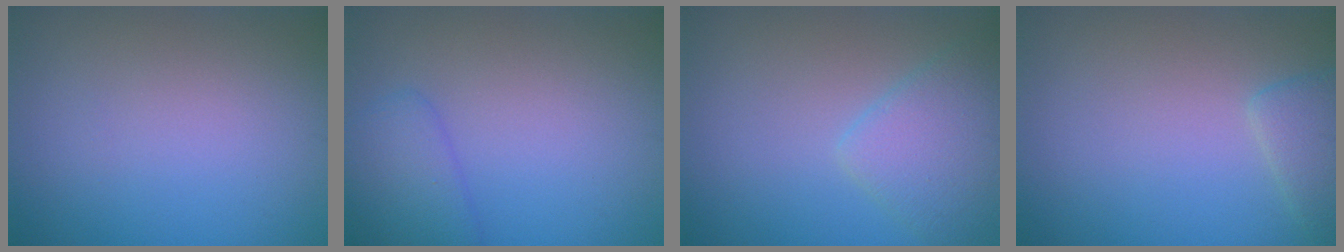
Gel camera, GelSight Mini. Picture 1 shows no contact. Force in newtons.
{"total": 2.7, "press": 2.7, "slide": 0.2}
{"total": 3.8, "press": 3.8, "slide": 0.3}
{"total": 2.1, "press": 2.1, "slide": 0.2}